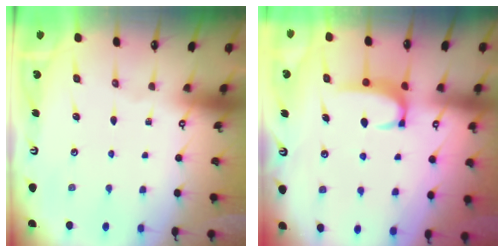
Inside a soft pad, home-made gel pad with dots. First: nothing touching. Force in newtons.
{"total": 2.8, "press": 2.8, "slide": 0.4}